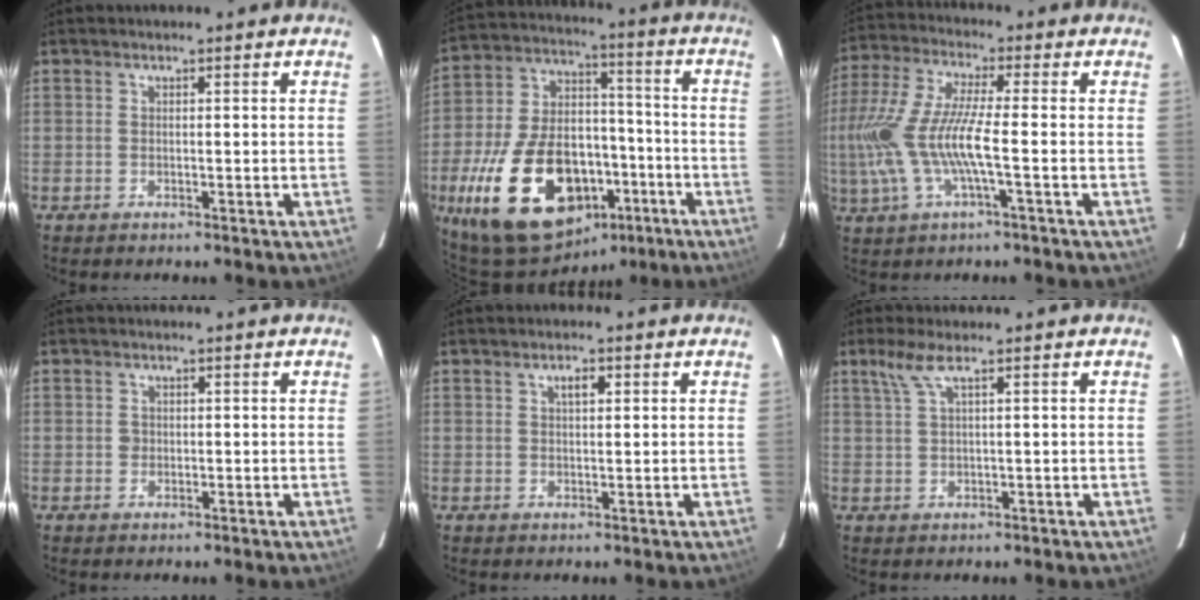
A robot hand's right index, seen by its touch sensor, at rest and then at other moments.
{"total": 26.0, "force": [-12.3, 15.2, 17.2], "torque": [-0.350, 0.013, -0.176]}
{"total": 14.1, "force": [-2.9, 2.1, 13.7], "torque": [-0.274, -0.009, -0.055]}
{"total": 1.0, "force": [-0.2, 1.0, 0.1], "torque": [0.001, 0.001, -0.002]}
{"total": 1.9, "force": [0.8, 0.9, 1.5], "torque": [-0.025, 0.006, 0.013]}
{"total": 2.9, "force": [1.5, -0.3, 2.5], "torque": [-0.052, 0.001, 0.036]}